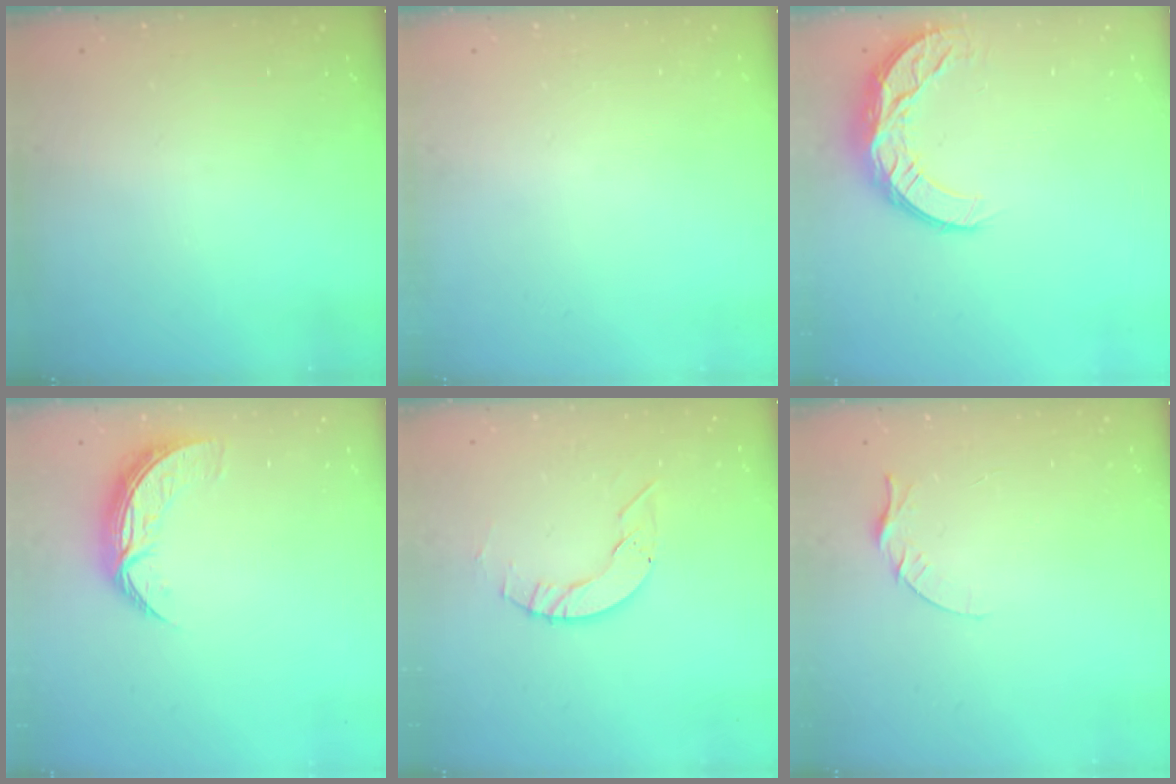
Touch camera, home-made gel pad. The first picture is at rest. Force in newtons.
{"total": 0.0}
{"total": 10.1, "press": 10.1, "slide": 0.7}
{"total": 8.4, "press": 8.4, "slide": 0.4}
{"total": 5.5, "press": 5.5, "slide": 0.2}
{"total": 4.4, "press": 4.4, "slide": 0.5}